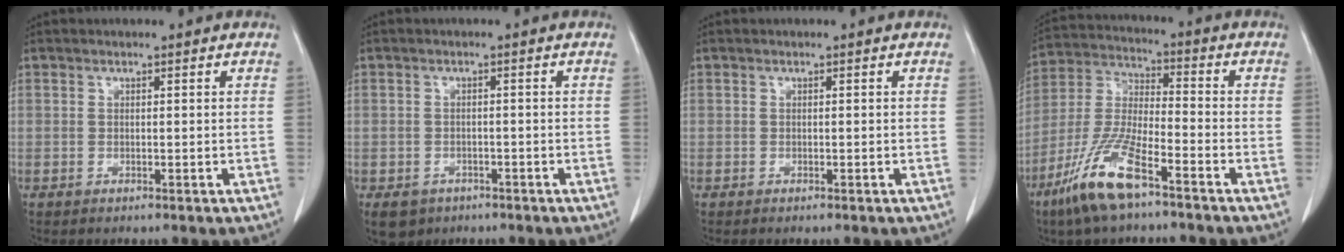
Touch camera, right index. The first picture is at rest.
{"total": 4.4, "force": [-2.7, 3.4, 0.9], "torque": [-0.013, 0.003, -0.037]}
{"total": 0.0}
{"total": 12.4, "force": [-7.8, 2.6, 9.2], "torque": [-0.205, -0.019, -0.153]}